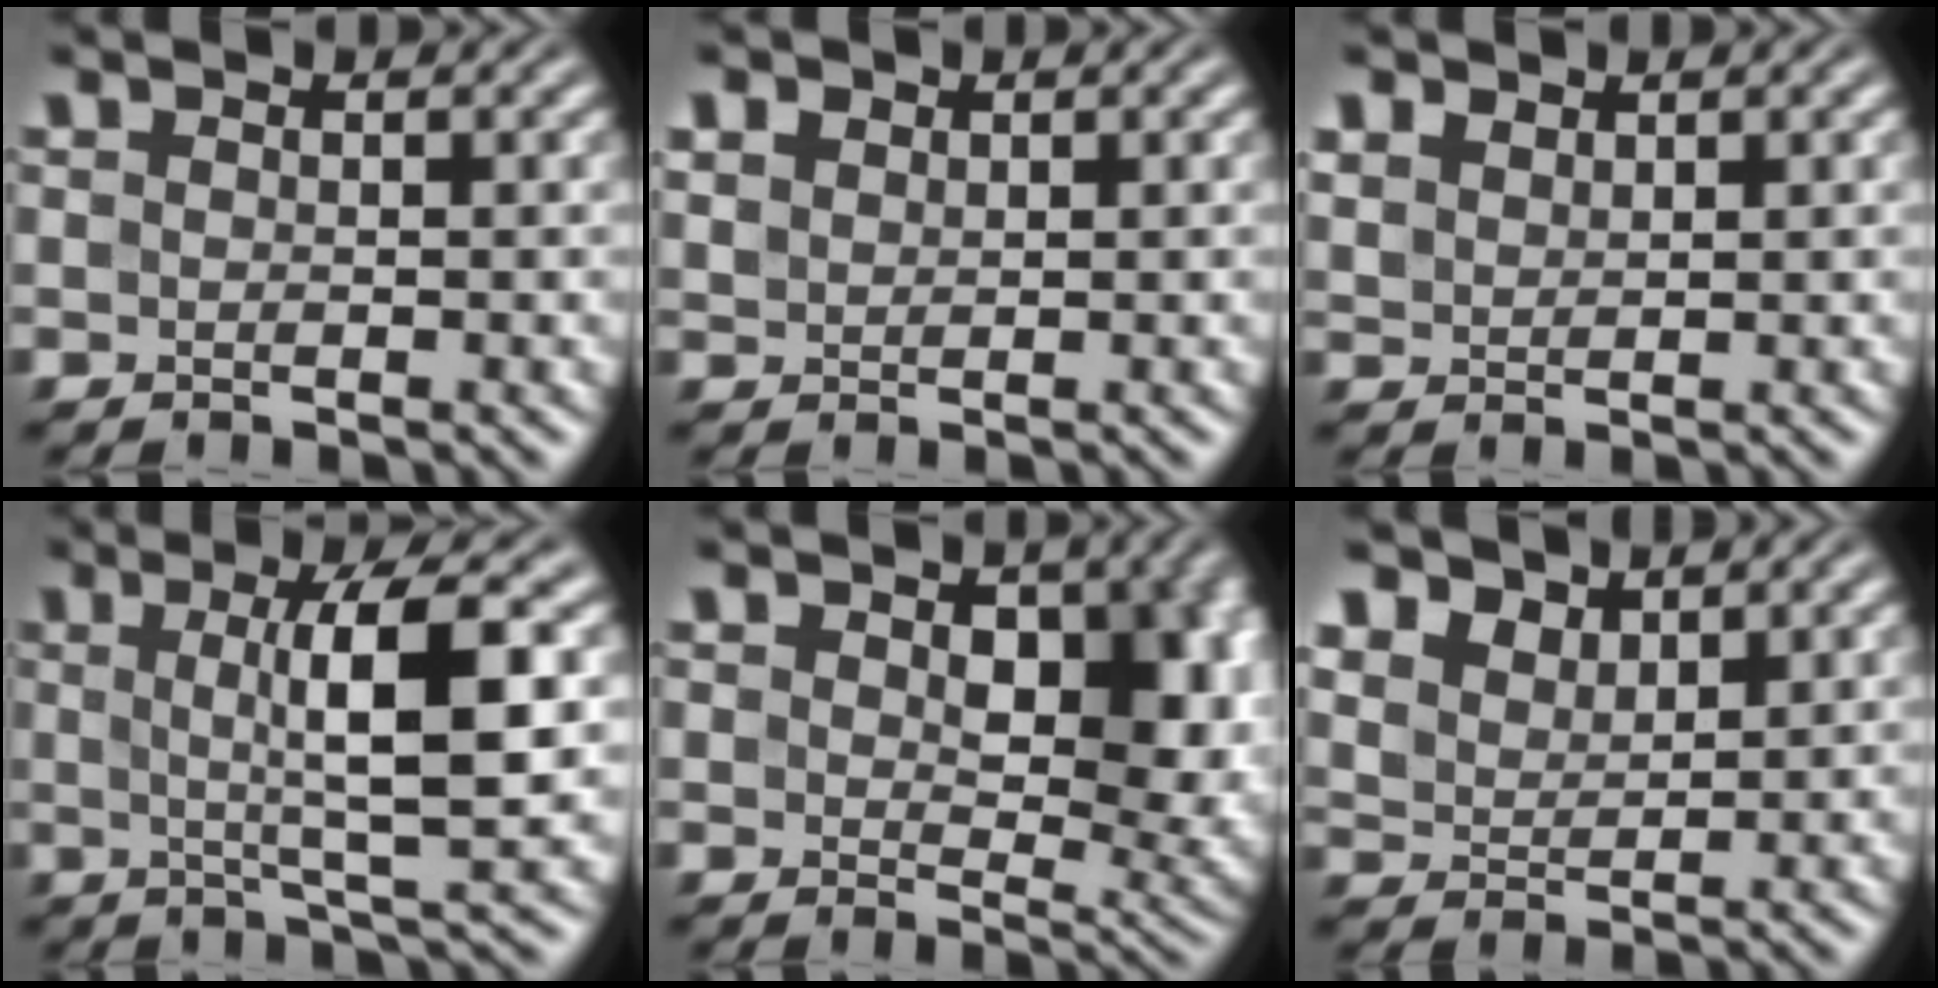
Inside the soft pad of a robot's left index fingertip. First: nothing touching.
{"total": 1.7, "force": [1.1, 1.1, 0.6], "torque": [-0.017, 0.002, 0.023]}
{"total": 1.8, "force": [1.4, 0.9, 0.6], "torque": [-0.020, 0.001, 0.033]}
{"total": 7.9, "force": [1.0, 1.6, 7.6], "torque": [-0.110, 0.009, 0.015]}
{"total": 9.1, "force": [1.8, 5.5, 7.1], "torque": [-0.088, -0.015, 0.030]}
{"total": 3.5, "force": [2.8, 1.9, 1.0], "torque": [-0.039, -0.004, 0.058]}